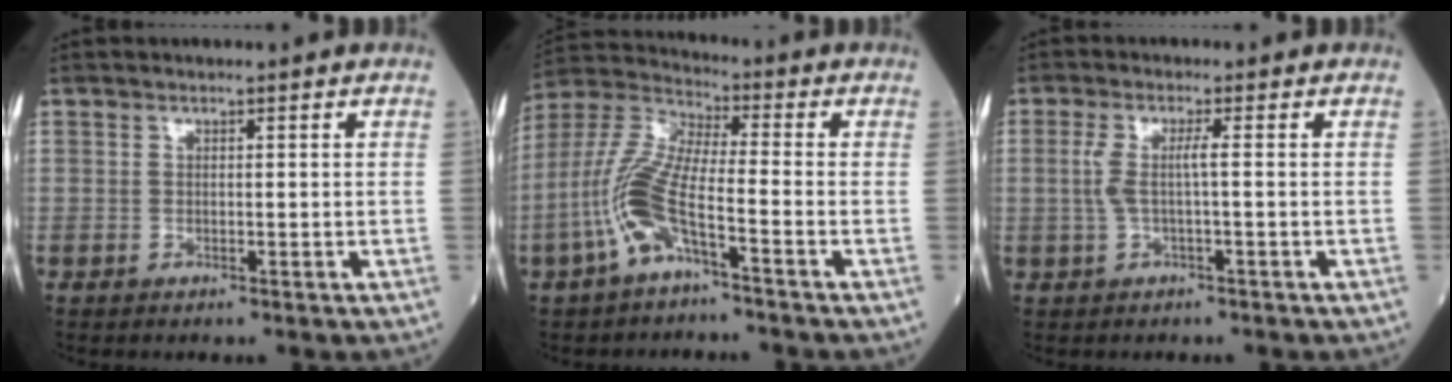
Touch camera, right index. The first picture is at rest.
{"total": 10.9, "force": [-4.4, 2.1, 9.7], "torque": [-0.227, 0.008, -0.092]}
{"total": 3.4, "force": [0.0, 0.1, 3.4], "torque": [-0.080, 0.007, 0.001]}